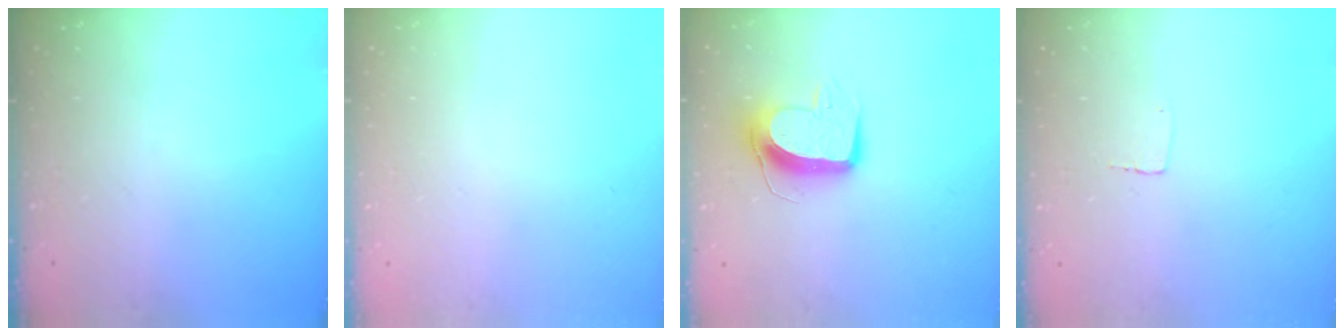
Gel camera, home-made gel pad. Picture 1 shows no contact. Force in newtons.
{"total": 0.0}
{"total": 12.1, "press": 12.1, "slide": 1.0}
{"total": 2.3, "press": 2.3, "slide": 0.1}